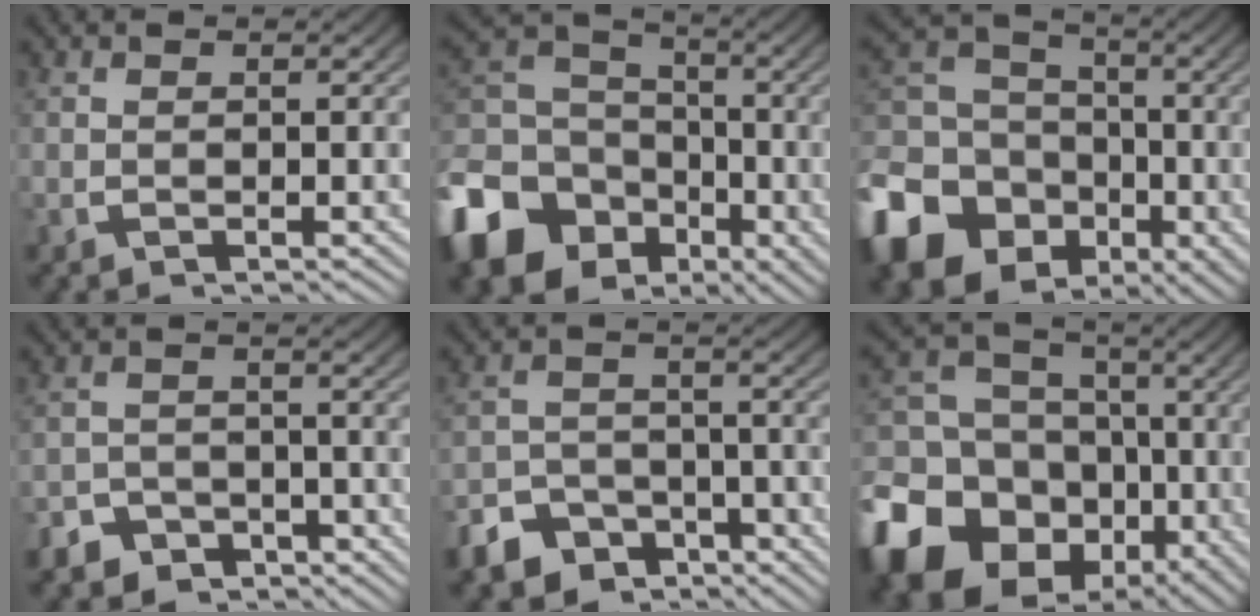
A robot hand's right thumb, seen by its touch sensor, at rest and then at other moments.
{"total": 15.9, "force": [-6.3, 12.6, 7.4], "torque": [-0.161, -0.070, -0.087]}
{"total": 18.3, "force": [-7.1, 14.9, 7.9], "torque": [-0.184, -0.078, -0.108]}
{"total": 5.2, "force": [-4.5, 2.7, 0.1], "torque": [0.013, -0.022, -0.079]}
{"total": 9.0, "force": [-6.7, 5.6, 2.1], "torque": [-0.025, -0.036, -0.113]}
{"total": 20.2, "force": [-7.5, 16.1, 9.4], "torque": [-0.218, -0.091, -0.111]}